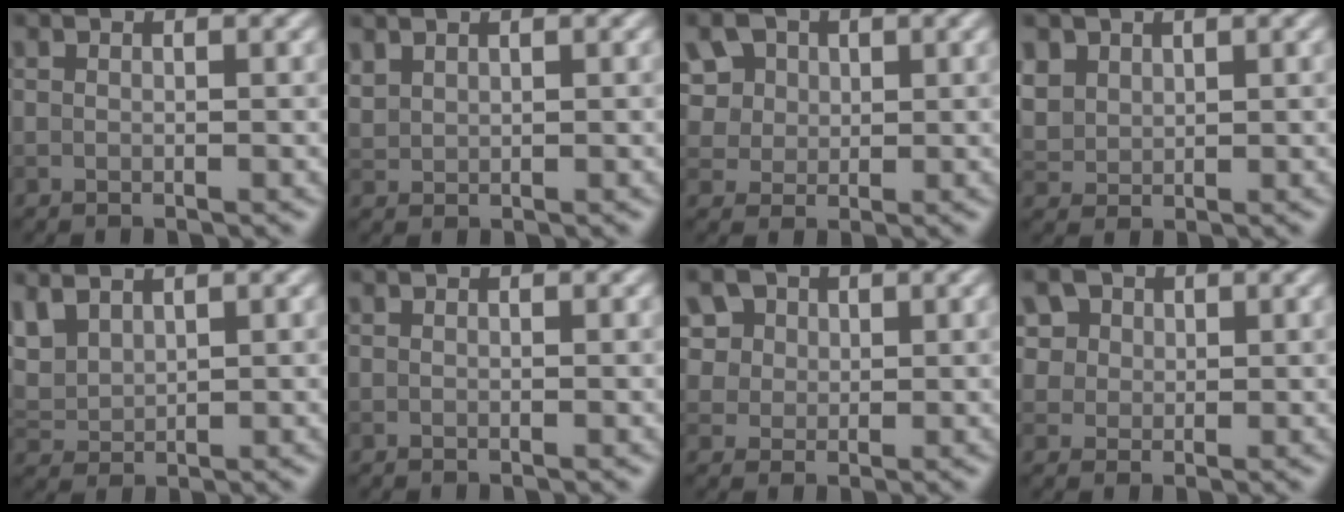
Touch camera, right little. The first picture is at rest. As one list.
[{"total": 1.2, "force": [1.1, 0.5, 0.3], "torque": [-0.012, 0.002, 0.028]}, {"total": 10.1, "force": [4.9, 7.5, 4.6], "torque": [-0.111, 0.029, 0.073]}, {"total": 3.0, "force": [1.7, 2.2, 1.0], "torque": [-0.039, -0.004, 0.050]}, {"total": 3.1, "force": [2.1, 1.7, 1.5], "torque": [-0.044, 0.005, 0.047]}, {"total": 0.0}, {"total": 8.1, "force": [4.3, 5.9, 3.5], "torque": [-0.074, 0.016, 0.059]}, {"total": 7.0, "force": [3.7, 5.1, 2.9], "torque": [-0.064, 0.013, 0.051]}]